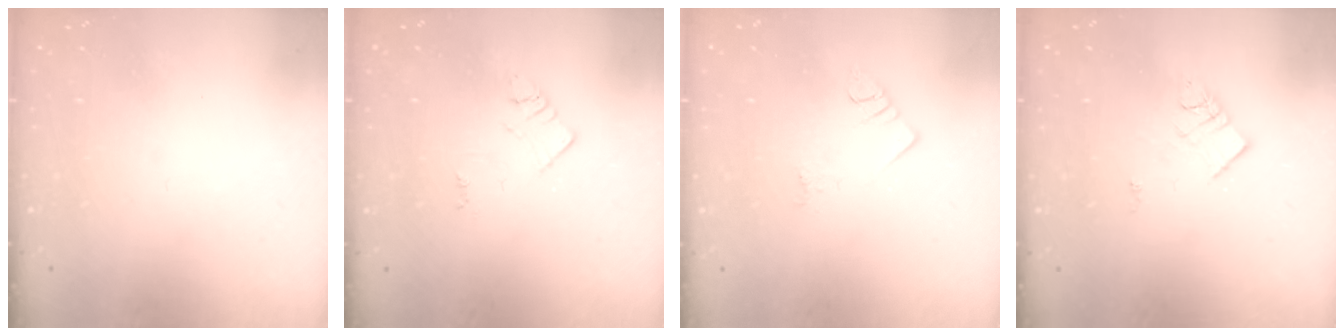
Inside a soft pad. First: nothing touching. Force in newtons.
{"total": 2.1, "press": 2.1, "slide": 0.3}
{"total": 2.3, "press": 2.3, "slide": 0.4}
{"total": 6.9, "press": 6.9, "slide": 0.3}